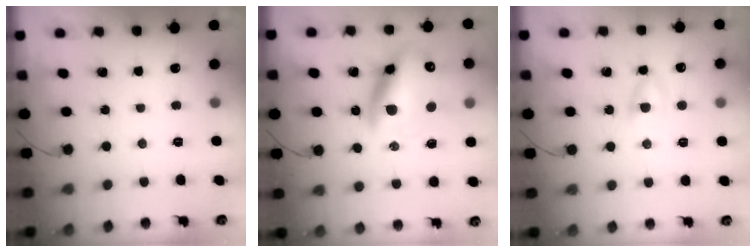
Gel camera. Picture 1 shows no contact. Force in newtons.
{"total": 18.9, "press": 18.2, "slide": 4.8}
{"total": 4.3, "press": 4.1, "slide": 1.4}